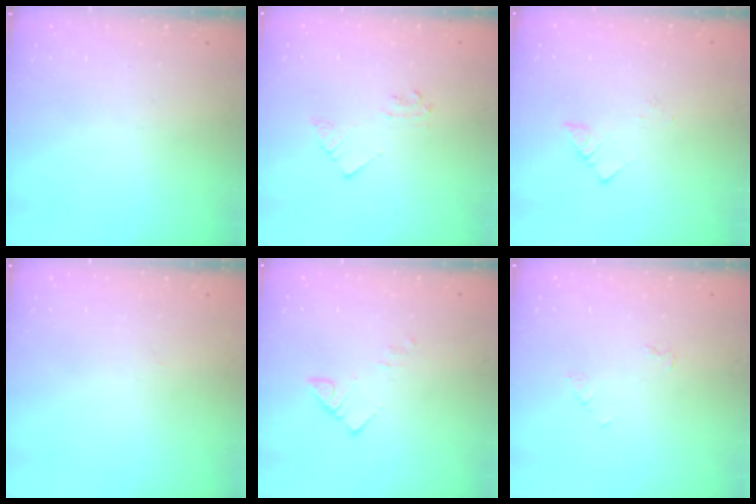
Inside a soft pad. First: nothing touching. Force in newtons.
{"total": 2.5, "press": 2.5, "slide": 0.2}
{"total": 1.9, "press": 1.9, "slide": 0.1}
{"total": 0.0}
{"total": 3.8, "press": 3.7, "slide": 0.5}
{"total": 3.1, "press": 3.1, "slide": 0.4}